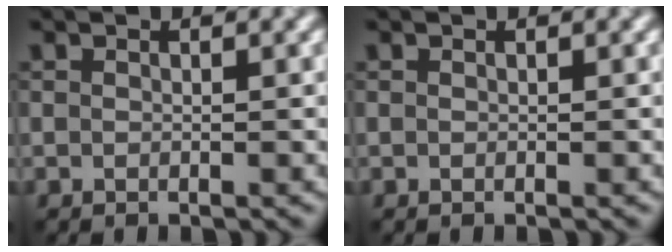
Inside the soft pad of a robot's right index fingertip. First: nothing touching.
{"total": 0.0}